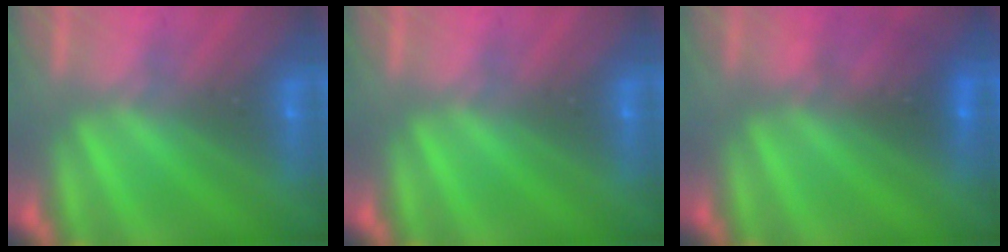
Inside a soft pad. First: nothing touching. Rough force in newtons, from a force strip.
{"total": 0.0}
{"total": 2.8}